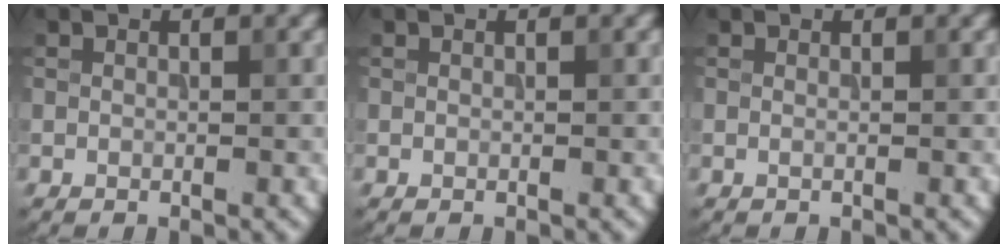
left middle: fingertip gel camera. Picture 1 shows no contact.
{"total": 0.0}
{"total": 0.0}